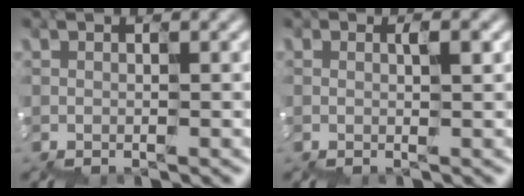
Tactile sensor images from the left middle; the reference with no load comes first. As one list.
[{"total": 0.0}]